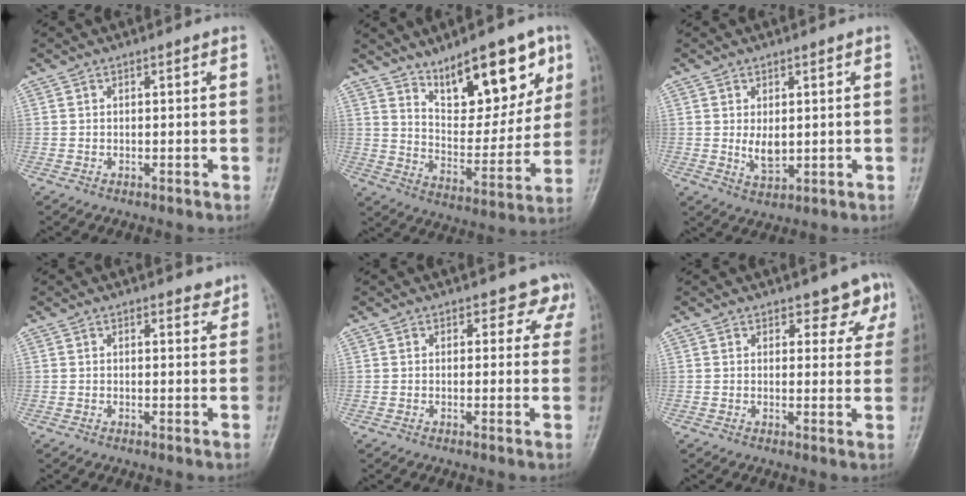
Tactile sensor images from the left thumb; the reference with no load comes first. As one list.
[{"total": 18.2, "force": [10.3, 7.7, 12.9], "torque": [-0.137, -0.055, 0.173]}, {"total": 4.1, "force": [0.3, 2.4, 3.3], "torque": [-0.045, -0.012, 0.014]}, {"total": 1.7, "force": [1.5, 0.7, 0.6], "torque": [0.005, -0.010, 0.016]}, {"total": 3.9, "force": [2.8, 2.7, 0.8], "torque": [0.028, -0.014, 0.017]}, {"total": 4.9, "force": [3.5, 2.8, 2.0], "torque": [0.011, -0.021, 0.035]}]